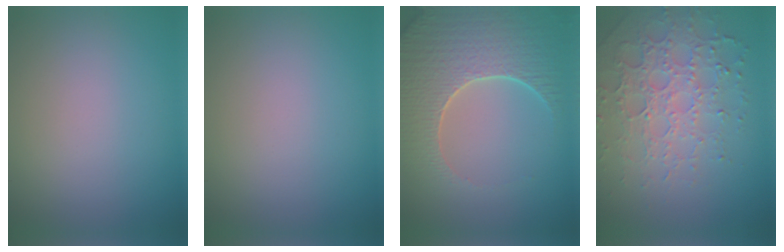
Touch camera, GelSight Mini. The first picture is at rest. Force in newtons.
{"total": 0.0}
{"total": 6.9, "press": 5.6, "slide": 3.9}
{"total": 5.5, "press": 4.5, "slide": 3.3}